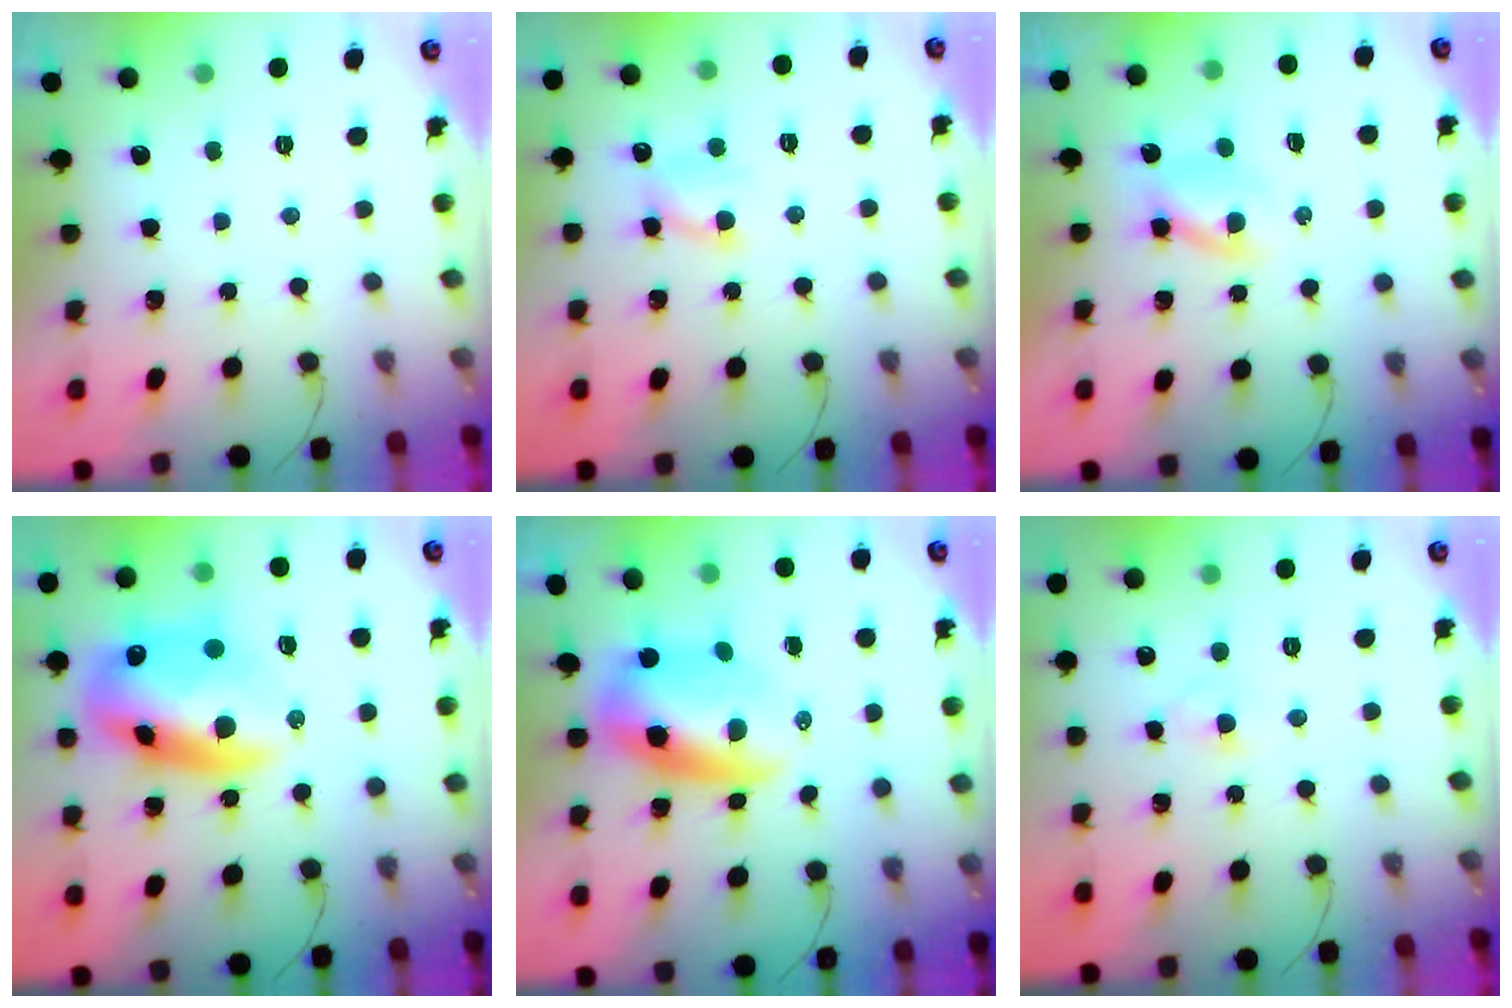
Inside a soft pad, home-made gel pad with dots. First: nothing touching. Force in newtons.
{"total": 6.2, "press": 6.2, "slide": 0.6}
{"total": 2.5, "press": 2.2, "slide": 1.2}
{"total": 17.3, "press": 16.9, "slide": 4.1}
{"total": 9.5, "press": 9.3, "slide": 2.3}
{"total": 2.5, "press": 2.3, "slide": 1.0}